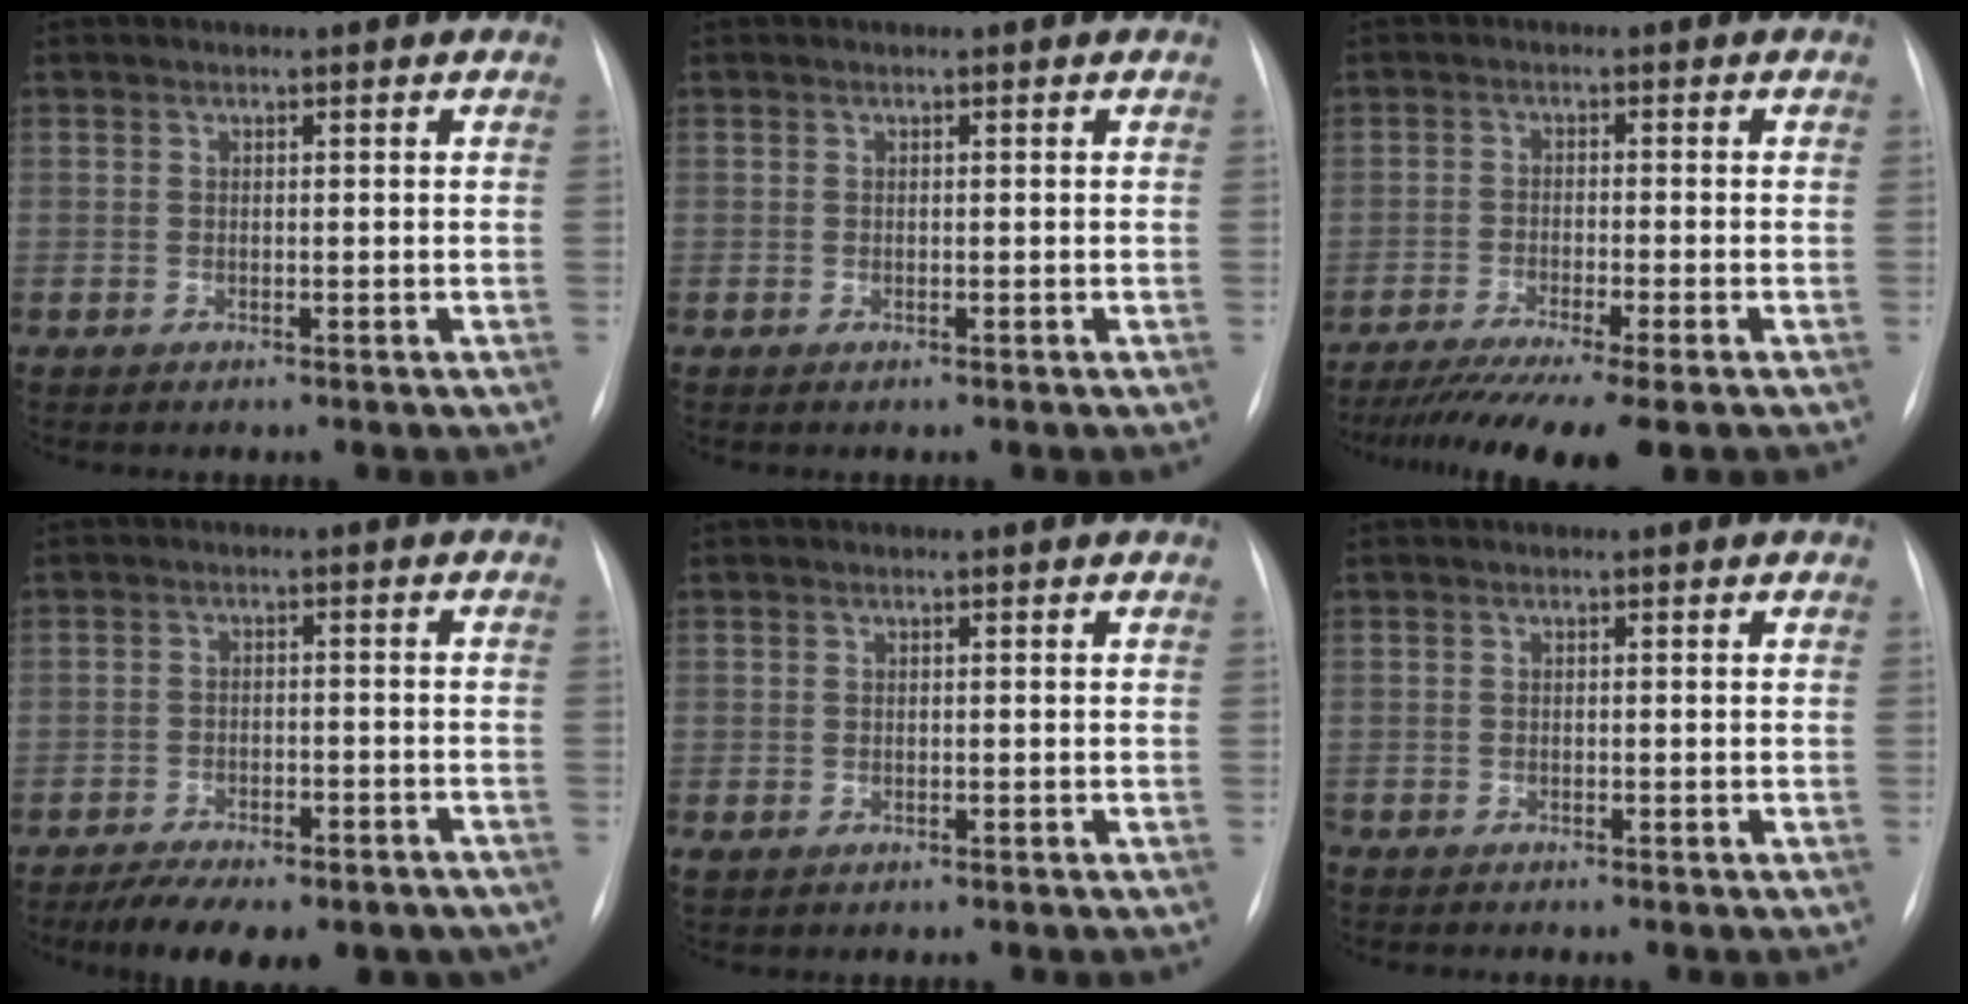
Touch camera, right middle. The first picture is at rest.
{"total": 0.0}
{"total": 10.9, "force": [-8.5, -0.3, 6.8], "torque": [-0.099, -0.026, -0.132]}
{"total": 14.5, "force": [-11.0, 5.9, 7.4], "torque": [-0.115, 0.007, -0.148]}
{"total": 0.7, "force": [-0.1, 0.6, 0.3], "torque": [-0.006, 0.003, 0.002]}
{"total": 0.6, "force": [-0.6, 0.0, 0.1], "torque": [-0.006, -0.002, -0.015]}